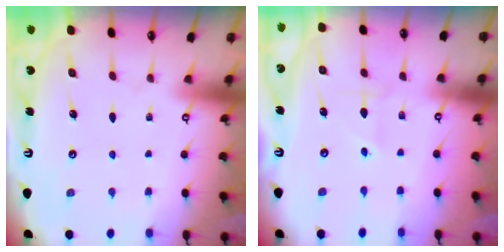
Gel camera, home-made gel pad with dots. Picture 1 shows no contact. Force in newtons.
{"total": 3.6, "press": 3.6, "slide": 0.5}